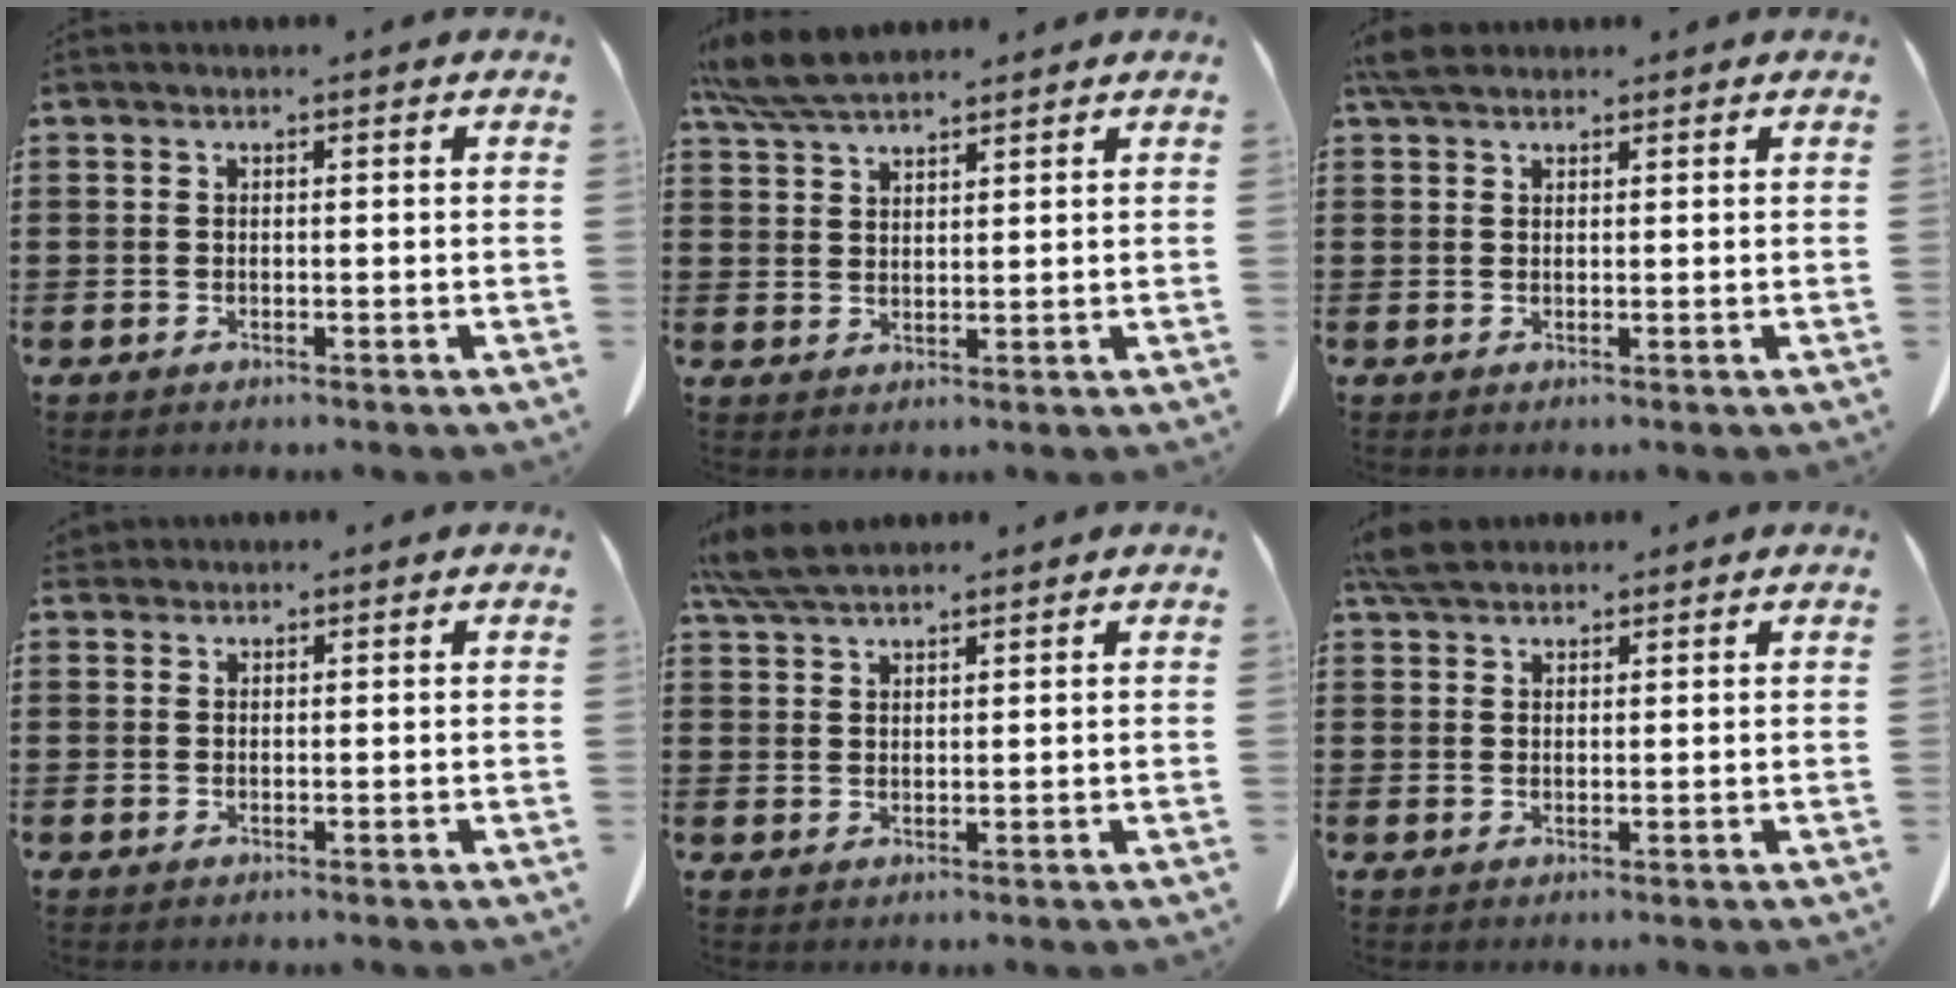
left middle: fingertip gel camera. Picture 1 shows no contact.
{"total": 5.9, "force": [5.1, 1.1, 2.7], "torque": [-0.067, -0.008, 0.098]}
{"total": 3.3, "force": [2.7, 1.4, 1.4], "torque": [-0.036, 0.006, 0.053]}
{"total": 1.0, "force": [1.0, 0.4, 0.1], "torque": [-0.006, 0.001, 0.020]}
{"total": 5.3, "force": [4.5, 0.9, 2.7], "torque": [-0.065, -0.007, 0.086]}
{"total": 4.3, "force": [3.7, 1.3, 1.7], "torque": [-0.043, 0.000, 0.072]}